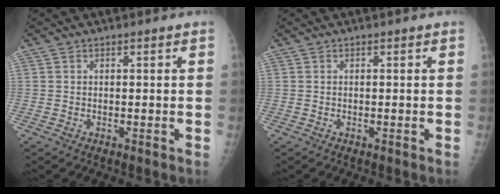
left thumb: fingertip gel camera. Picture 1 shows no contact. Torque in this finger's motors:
{"motor_torque": [0.00, 0.00, 0.00, 0.00, 0.00]}